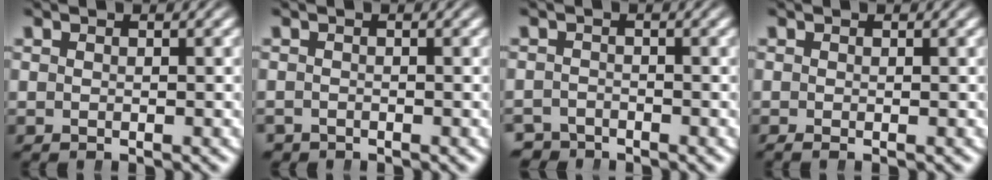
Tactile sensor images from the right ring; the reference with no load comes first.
{"total": 1.1, "force": [-1.0, 0.3, -0.4], "torque": [0.004, -0.015, -0.012]}
{"total": 2.3, "force": [-2.2, 0.5, -0.5], "torque": [0.008, -0.019, -0.037]}
{"total": 0.7, "force": [-0.5, 0.2, 0.4], "torque": [-0.008, -0.006, -0.005]}